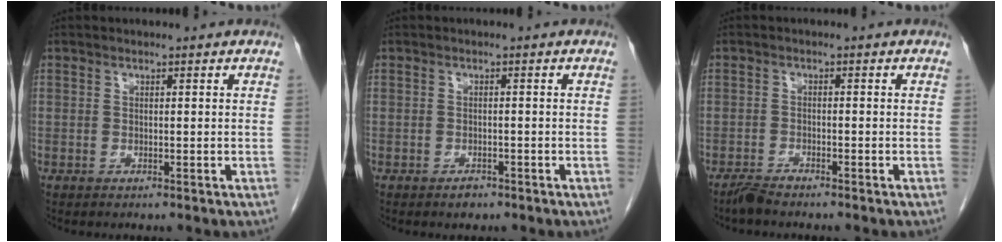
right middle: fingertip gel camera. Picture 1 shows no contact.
{"total": 1.5, "force": [-1.1, 0.7, 0.6], "torque": [-0.011, 0.001, -0.012]}
{"total": 2.2, "force": [-2.1, 0.2, 0.8], "torque": [-0.021, -0.006, -0.039]}